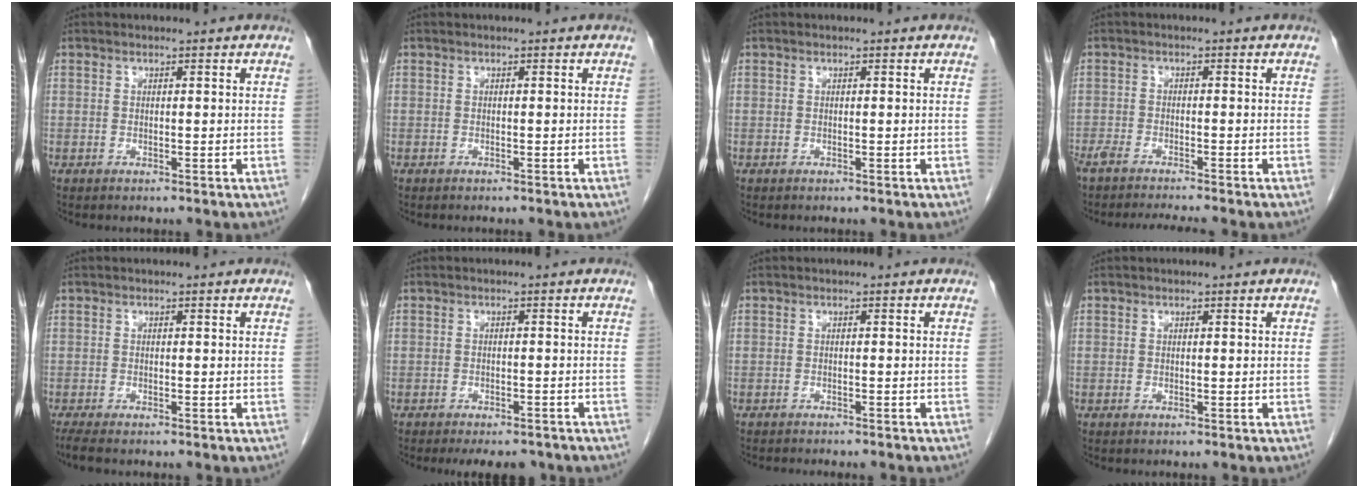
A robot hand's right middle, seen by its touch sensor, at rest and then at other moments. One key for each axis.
{"total": 0.6, "fx": -0.6, "fy": 0.1, "fz": 0.2, "tx": -0.006, "ty": -0.001, "tz": -0.010}
{"total": 0.0}
{"total": 7.2, "fx": -6.5, "fy": 0.0, "fz": 3.0, "tx": -0.044, "ty": -0.012, "tz": -0.104}
{"total": 2.1, "fx": -1.8, "fy": 0.1, "fz": 1.2, "tx": -0.028, "ty": -0.008, "tz": -0.032}
{"total": 6.6, "fx": -5.6, "fy": 2.4, "fz": 2.6, "tx": -0.025, "ty": -0.007, "tz": -0.069}
{"total": 6.4, "fx": -5.8, "fy": 1.1, "fz": 2.6, "tx": -0.028, "ty": -0.008, "tz": -0.070}
{"total": 0.0}